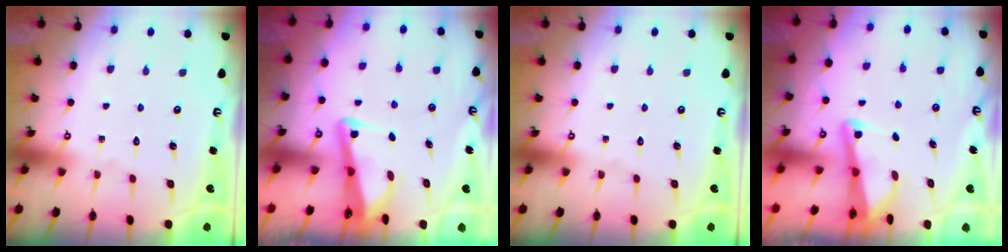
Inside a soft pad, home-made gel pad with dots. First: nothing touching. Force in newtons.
{"total": 3.5, "press": 3.4, "slide": 0.8}
{"total": 0.0}
{"total": 2.9, "press": 2.9, "slide": 0.4}